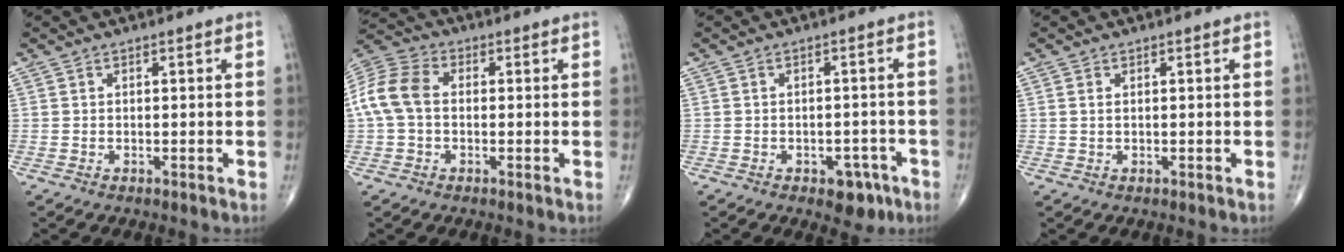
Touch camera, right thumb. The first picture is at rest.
{"total": 9.9, "force": [0.2, 6.9, 7.1], "torque": [-0.152, 0.028, -0.005]}
{"total": 5.2, "force": [-2.8, 3.2, 3.1], "torque": [-0.017, 0.018, -0.032]}
{"total": 0.7, "force": [0.2, 0.4, 0.6], "torque": [-0.017, 0.003, 0.008]}